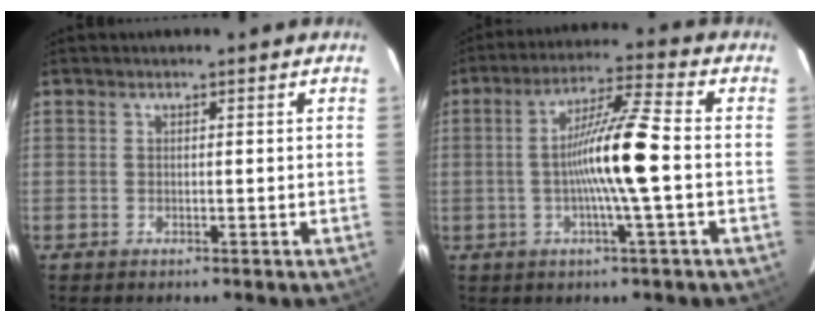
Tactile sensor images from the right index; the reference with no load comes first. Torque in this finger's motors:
{"motor_torque": [1.21, -0.32, 0.77, 0.21]}